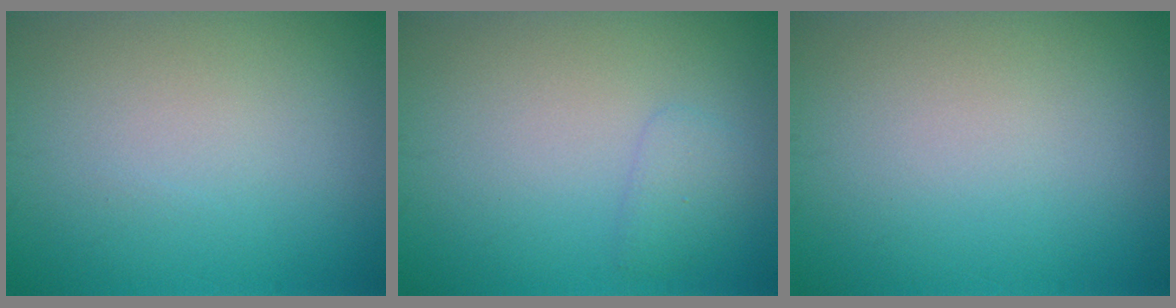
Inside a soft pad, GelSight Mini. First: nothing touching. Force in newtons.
{"total": 1.3, "press": 1.3, "slide": 0.0}
{"total": 0.0}